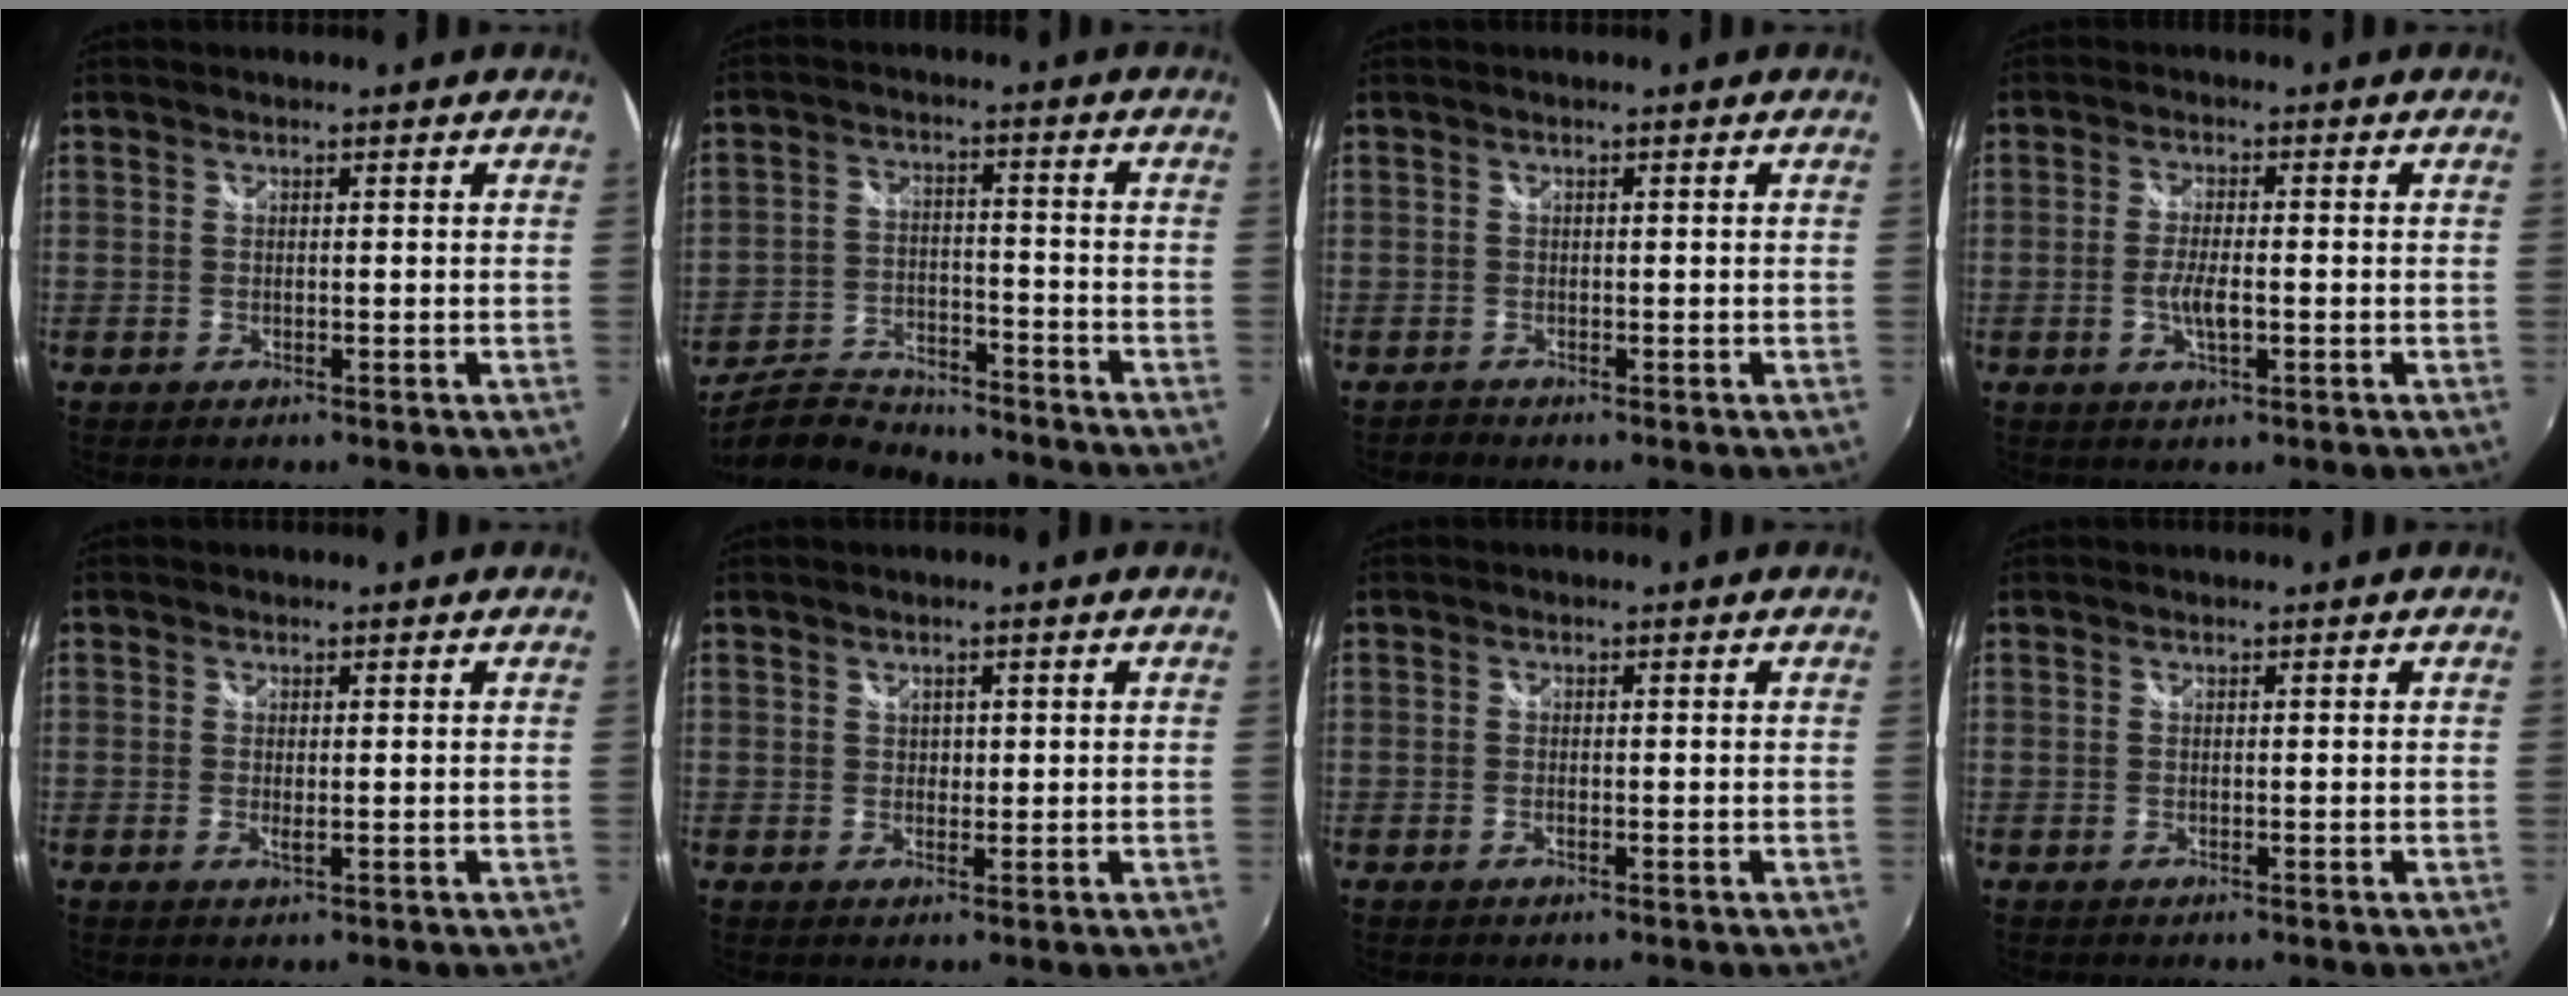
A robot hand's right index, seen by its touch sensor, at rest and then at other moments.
{"total": 10.8, "force": [-10.0, 2.8, 2.7], "torque": [-0.082, -0.004, -0.178]}
{"total": 0.8, "force": [-0.7, 0.3, -0.2], "torque": [0.003, 0.000, -0.015]}
{"total": 4.5, "force": [-1.2, 1.2, 4.1], "torque": [-0.083, -0.005, -0.021]}
{"total": 1.0, "force": [0.0, 0.3, 1.0], "torque": [-0.020, -0.004, -0.002]}
{"total": 1.2, "force": [0.5, 1.0, 0.3], "torque": [0.000, 0.003, 0.007]}
{"total": 0.6, "force": [-0.3, 0.3, 0.4], "torque": [-0.011, -0.002, -0.007]}
{"total": 0.0}